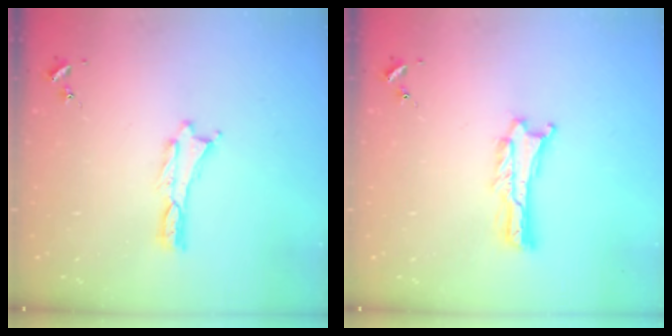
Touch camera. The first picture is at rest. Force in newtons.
{"total": 1.0, "press": 1.0, "slide": 0.2}